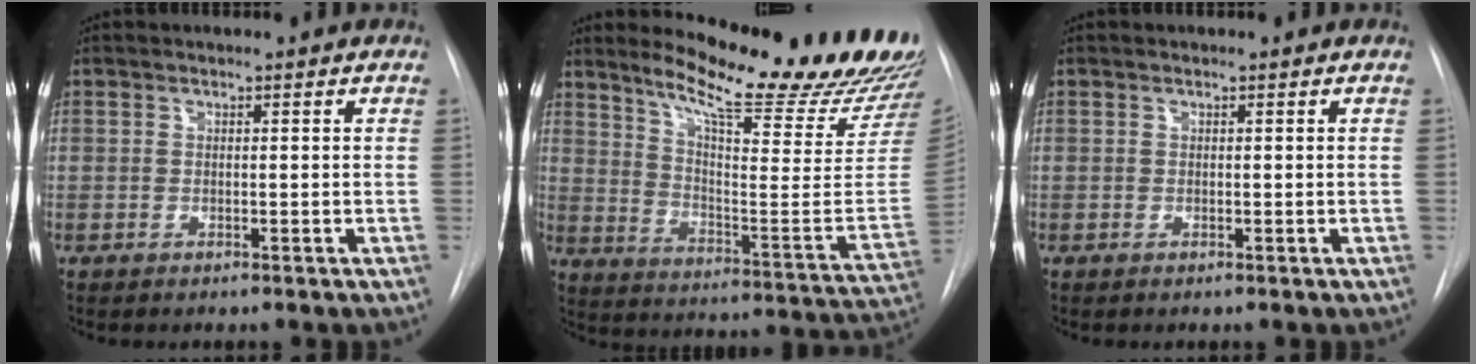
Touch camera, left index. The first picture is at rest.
{"total": 24.6, "force": [21.0, 1.8, 12.8], "torque": [-0.192, -0.114, 0.271]}
{"total": 0.7, "force": [-0.7, -0.1, -0.1], "torque": [0.002, -0.006, -0.011]}